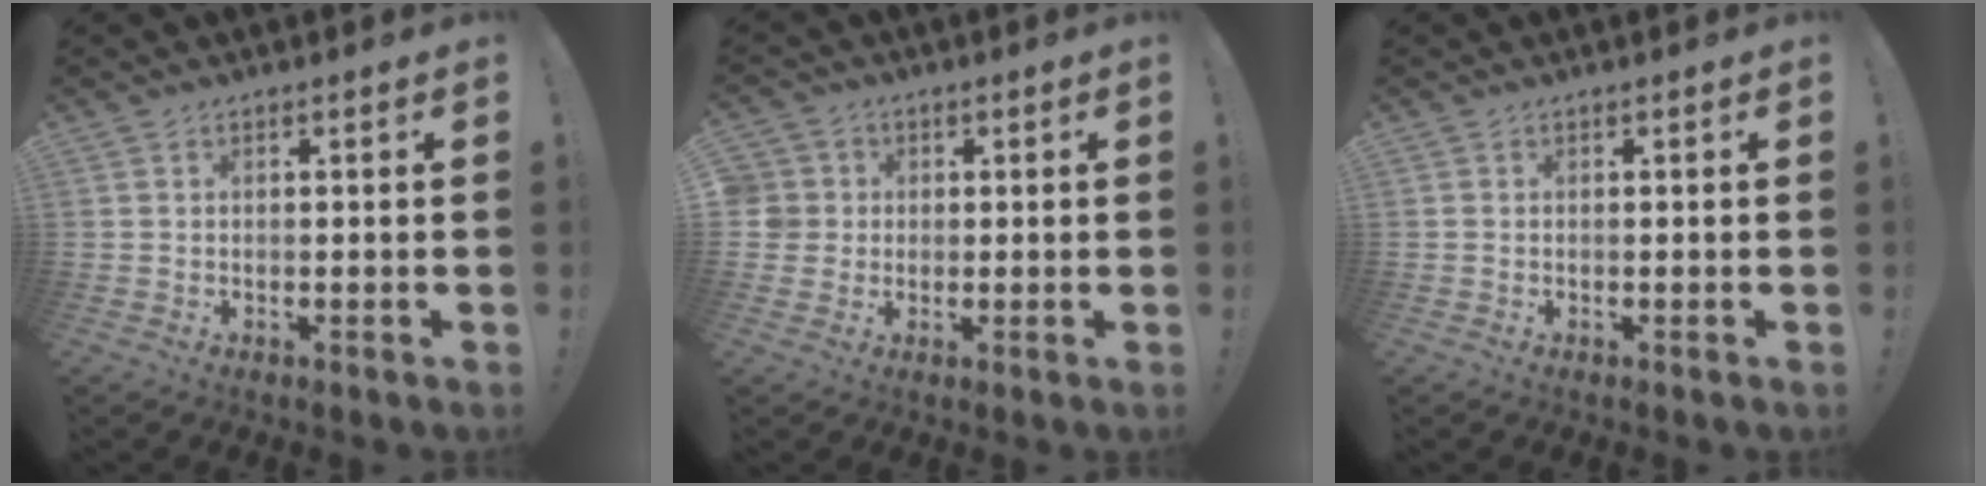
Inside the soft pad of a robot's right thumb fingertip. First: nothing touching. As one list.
[{"total": 5.4, "force": [0.8, 5.2, 1.2], "torque": [-0.026, 0.003, 0.016]}, {"total": 0.0}]